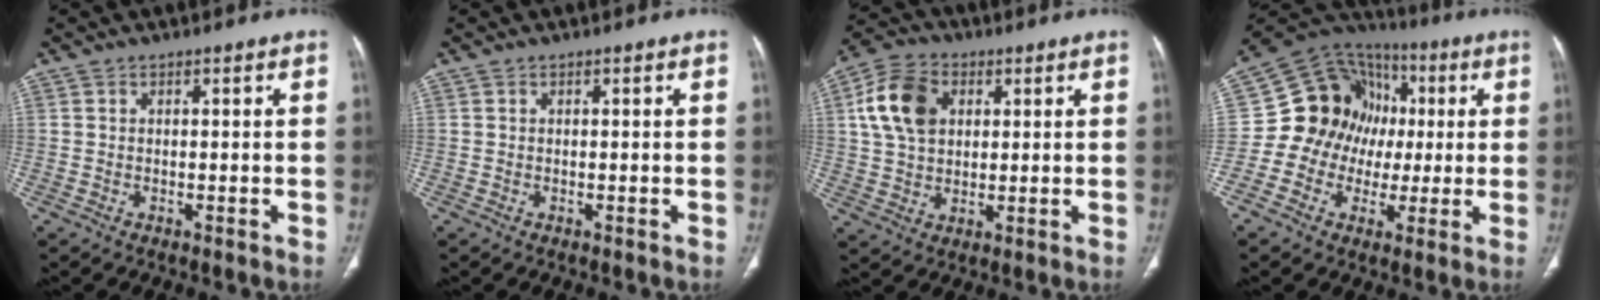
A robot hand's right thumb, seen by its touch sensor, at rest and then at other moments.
{"total": 0.0}
{"total": 11.7, "force": [3.2, 8.3, 7.6], "torque": [-0.132, 0.008, 0.056]}
{"total": 16.9, "force": [0.1, 15.0, 7.8], "torque": [-0.089, 0.040, -0.002]}